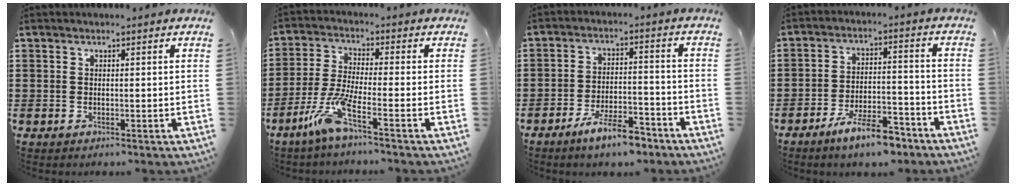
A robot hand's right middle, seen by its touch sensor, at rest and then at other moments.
{"total": 7.4, "force": [-4.2, 0.6, 6.0], "torque": [-0.146, -0.012, -0.086]}
{"total": 7.1, "force": [-5.6, 1.4, 4.2], "torque": [-0.084, -0.001, -0.103]}
{"total": 8.1, "force": [-6.4, 1.7, 4.7], "torque": [-0.090, 0.004, -0.117]}